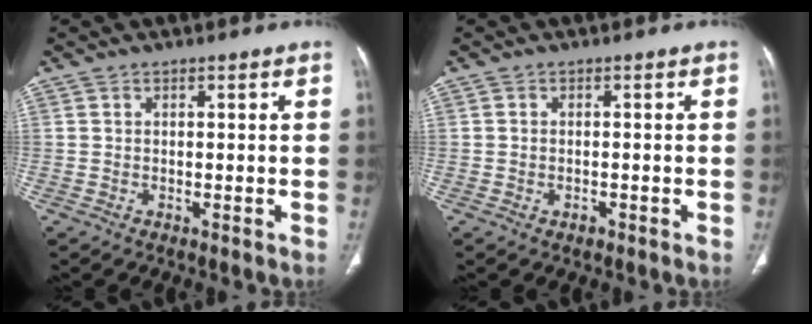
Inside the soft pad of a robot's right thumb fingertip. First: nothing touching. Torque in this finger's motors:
{"motor_torque": [-0.30, 0.08, 0.05, 0.51, 0.01]}